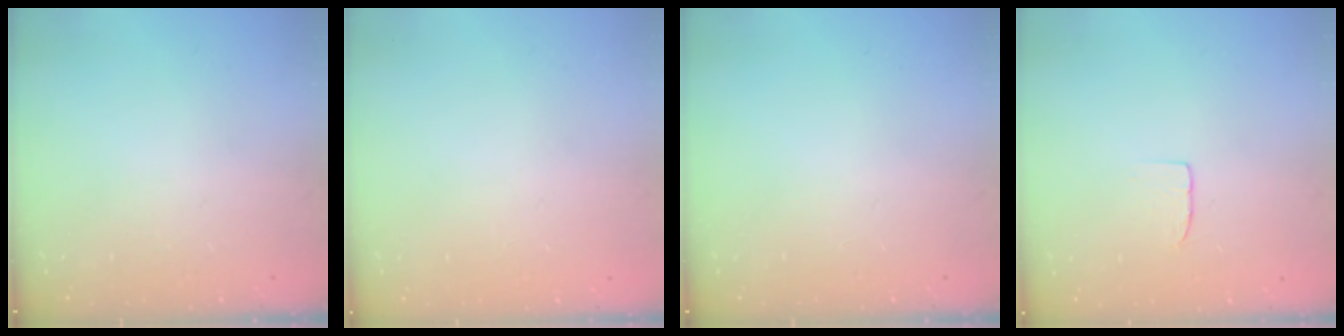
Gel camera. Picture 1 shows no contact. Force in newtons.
{"total": 0.0}
{"total": 0.0}
{"total": 3.9, "press": 3.9, "slide": 0.3}